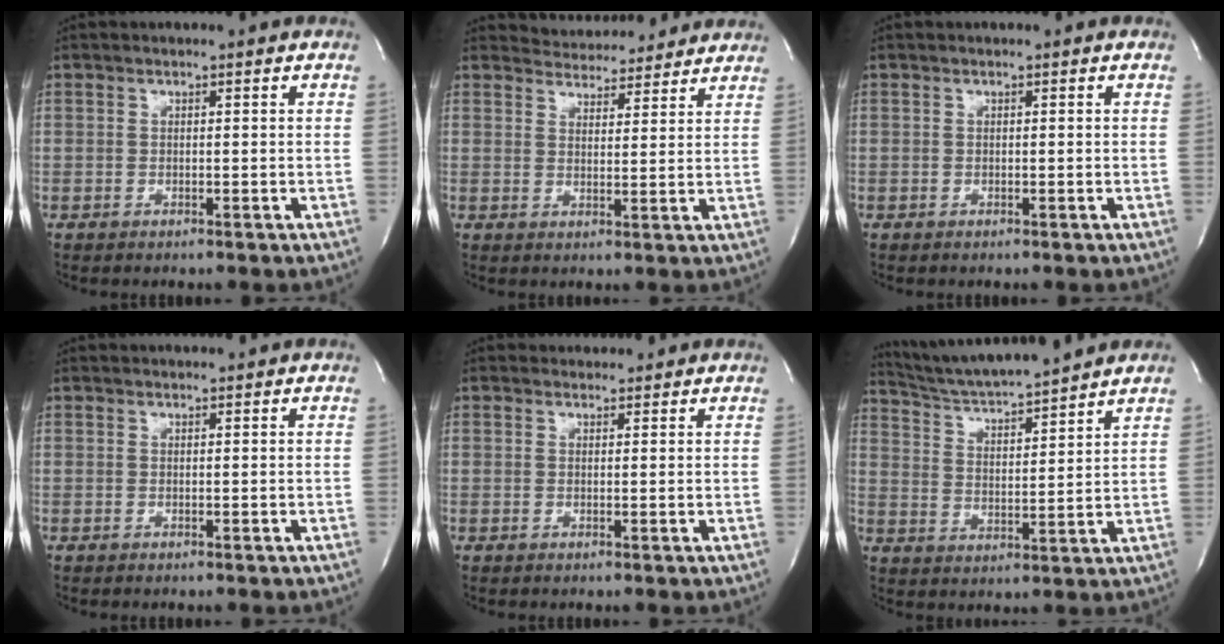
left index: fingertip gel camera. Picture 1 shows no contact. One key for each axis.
{"total": 9.2, "fx": 8.9, "fy": 2.3, "fz": 1.1, "tx": -0.011, "ty": 0.012, "tz": 0.111}
{"total": 0.0}
{"total": 3.5, "fx": 3.4, "fy": 0.1, "fz": 0.7, "tx": -0.013, "ty": 0.022, "tz": 0.041}
{"total": 2.4, "fx": 2.3, "fy": 0.8, "fz": 0.0, "tx": -0.006, "ty": 0.012, "tz": 0.029}
{"total": 13.9, "fx": 13.0, "fy": -0.1, "fz": 5.0, "tx": -0.094, "ty": 0.009, "tz": 0.213}